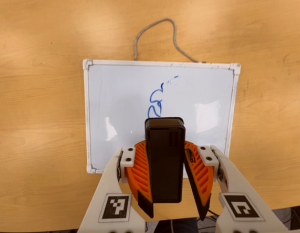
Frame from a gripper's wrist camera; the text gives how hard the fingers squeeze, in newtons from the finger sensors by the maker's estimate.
{"total": 9.6, "left": 9.4, "right": 9.7}